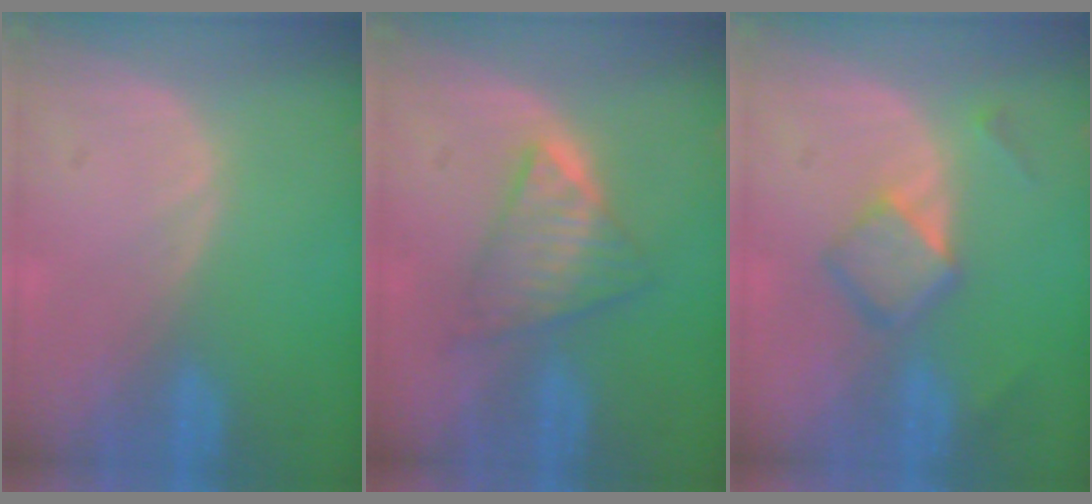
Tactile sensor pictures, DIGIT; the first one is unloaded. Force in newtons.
{"total": 5.8, "press": 5.8, "slide": 0.7}
{"total": 4.9, "press": 4.6, "slide": 1.8}